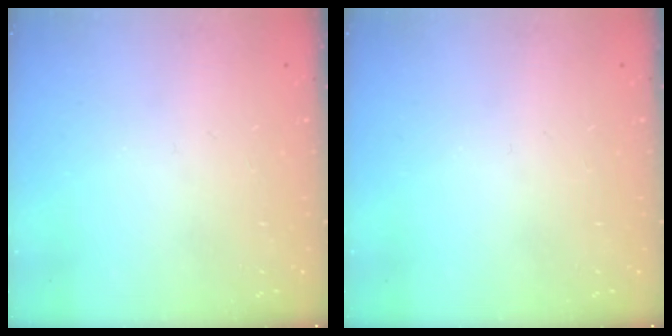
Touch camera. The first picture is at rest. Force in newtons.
{"total": 0.0}